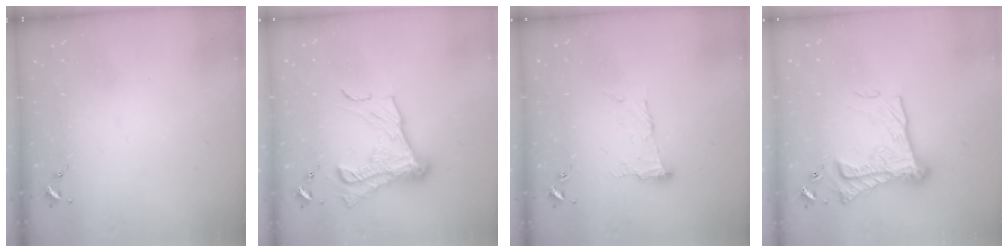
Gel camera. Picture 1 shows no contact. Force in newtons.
{"total": 16.0, "press": 15.9, "slide": 0.8}
{"total": 10.7, "press": 10.7, "slide": 0.3}
{"total": 18.2, "press": 18.1, "slide": 1.5}